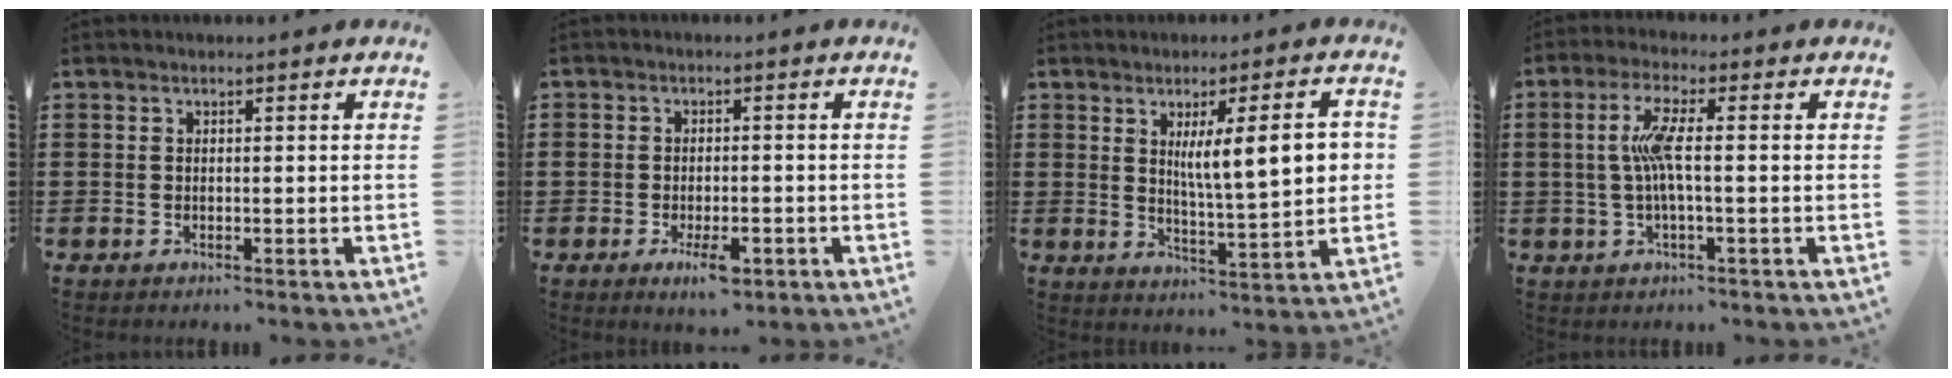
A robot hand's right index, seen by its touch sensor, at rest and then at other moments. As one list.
[{"total": 4.2, "force": [-2.0, 1.9, 3.1], "torque": [-0.057, 0.002, -0.035]}, {"total": 9.5, "force": [2.4, 1.8, 9.1], "torque": [-0.148, -0.002, 0.033]}, {"total": 5.8, "force": [-0.2, 0.5, 5.7], "torque": [-0.121, -0.007, -0.013]}]